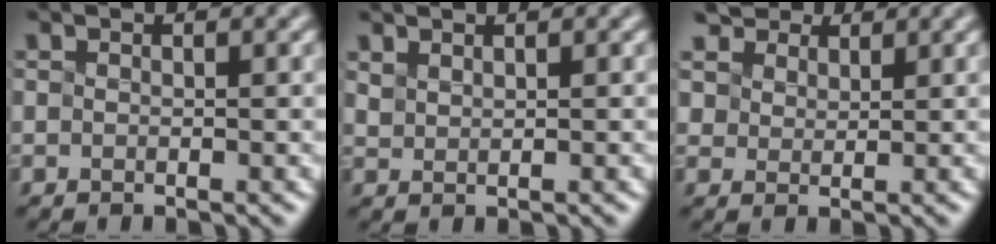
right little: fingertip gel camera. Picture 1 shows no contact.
{"total": 2.2, "force": [1.9, 0.8, 0.8], "torque": [-0.015, 0.020, 0.035]}
{"total": 3.0, "force": [2.7, 1.4, 0.0], "torque": [-0.032, -0.001, 0.077]}